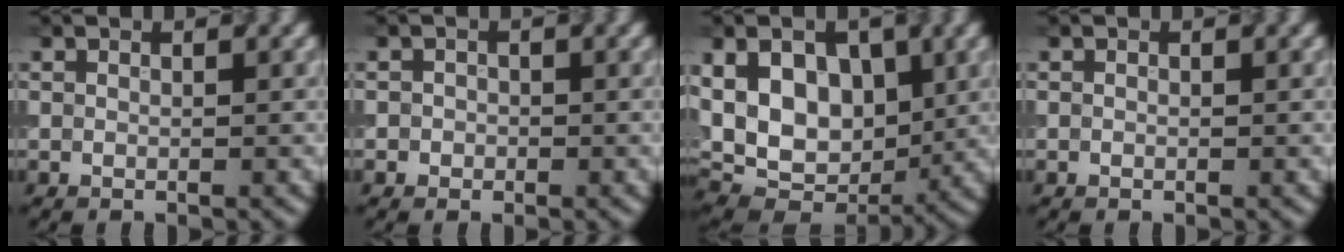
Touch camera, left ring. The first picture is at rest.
{"total": 0.9, "force": [-0.2, 0.9, 0.2], "torque": [0.011, -0.002, -0.008]}
{"total": 10.2, "force": [2.0, 6.8, 7.3], "torque": [-0.131, 0.000, 0.027]}
{"total": 0.0}